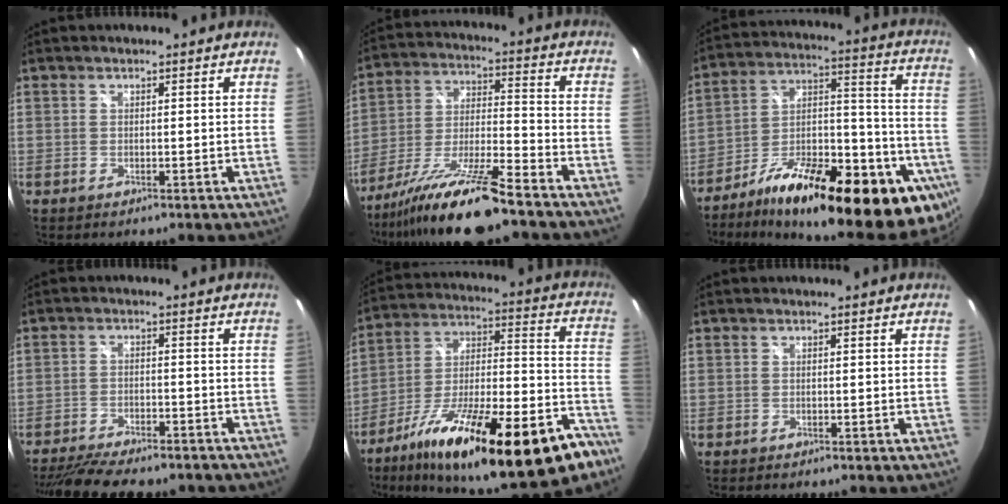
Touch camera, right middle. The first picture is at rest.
{"total": 16.8, "force": [-13.1, 0.8, 10.4], "torque": [-0.207, -0.030, -0.235]}
{"total": 31.6, "force": [-18.5, 10.6, 23.3], "torque": [-0.319, 0.007, -0.271]}
{"total": 16.9, "force": [-14.3, 4.3, 7.9], "torque": [-0.160, -0.031, -0.208]}
{"total": 32.1, "force": [-19.7, 8.9, 23.8], "torque": [-0.363, -0.027, -0.297]}
{"total": 0.5, "force": [-0.5, 0.1, 0.0], "torque": [-0.001, -0.002, -0.010]}